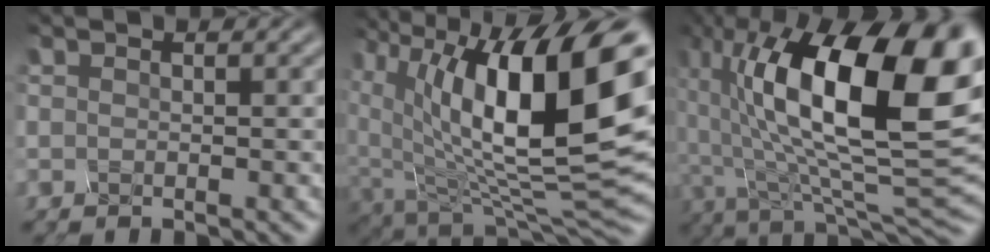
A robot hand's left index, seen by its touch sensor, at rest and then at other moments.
{"total": 16.8, "force": [3.6, 8.4, 14.1], "torque": [-0.236, 0.002, 0.070]}
{"total": 18.7, "force": [3.2, 8.5, 16.3], "torque": [-0.258, 0.007, 0.054]}